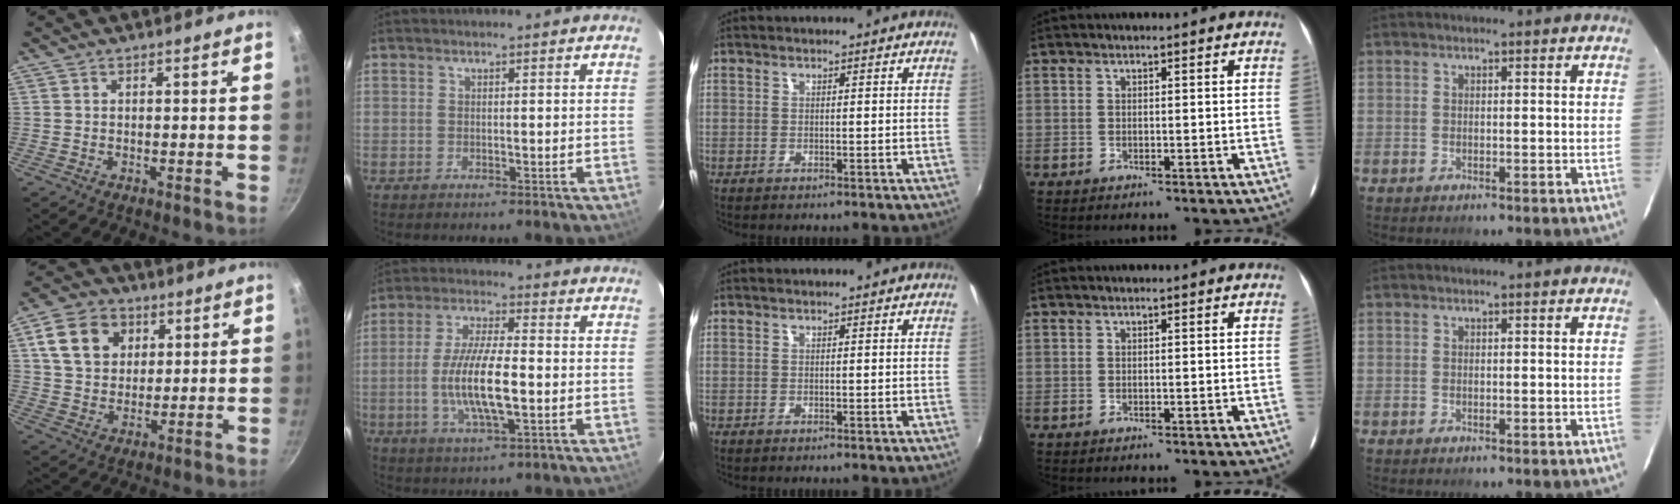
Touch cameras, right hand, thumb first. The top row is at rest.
{"thumb": {"total": 11.8, "force": [4.1, 9.1, 6.2], "torque": [-0.088, 0.000, 0.069]}, "index": {"total": 11.6, "force": [-2.0, 2.9, 11.0], "torque": [-0.218, -0.006, -0.037]}}